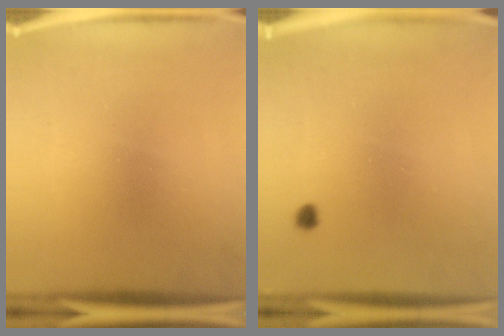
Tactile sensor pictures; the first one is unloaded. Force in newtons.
{"total": 0.9}